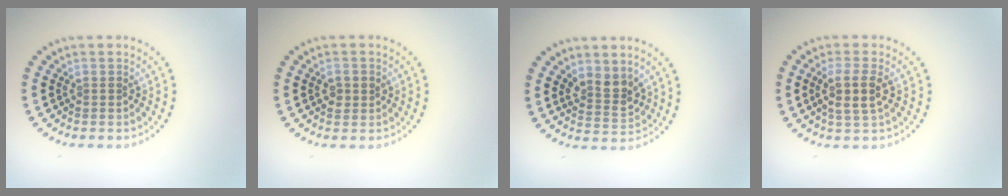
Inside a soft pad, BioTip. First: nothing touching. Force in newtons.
{"total": 1.5, "press": 1.5, "slide": 0.2}
{"total": 2.6, "press": 2.4, "slide": 1.2}
{"total": 2.9, "press": 2.6, "slide": 1.4}